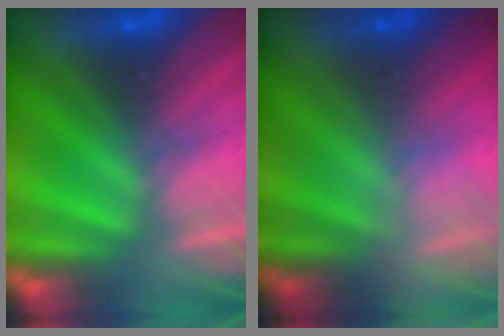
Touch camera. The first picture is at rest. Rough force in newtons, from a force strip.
{"total": 2.3}